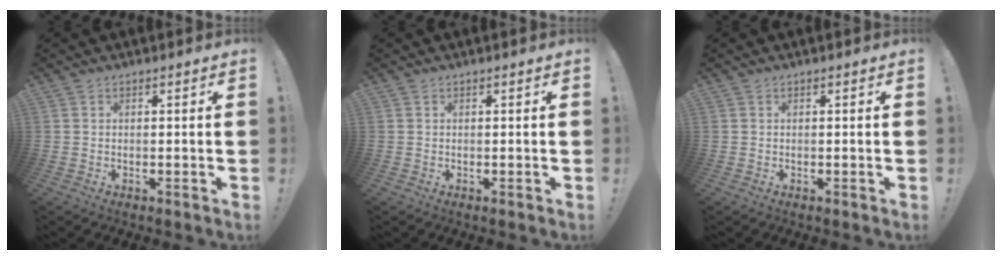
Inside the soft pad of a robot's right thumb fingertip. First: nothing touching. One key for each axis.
{"total": 0.0}
{"total": 0.0}